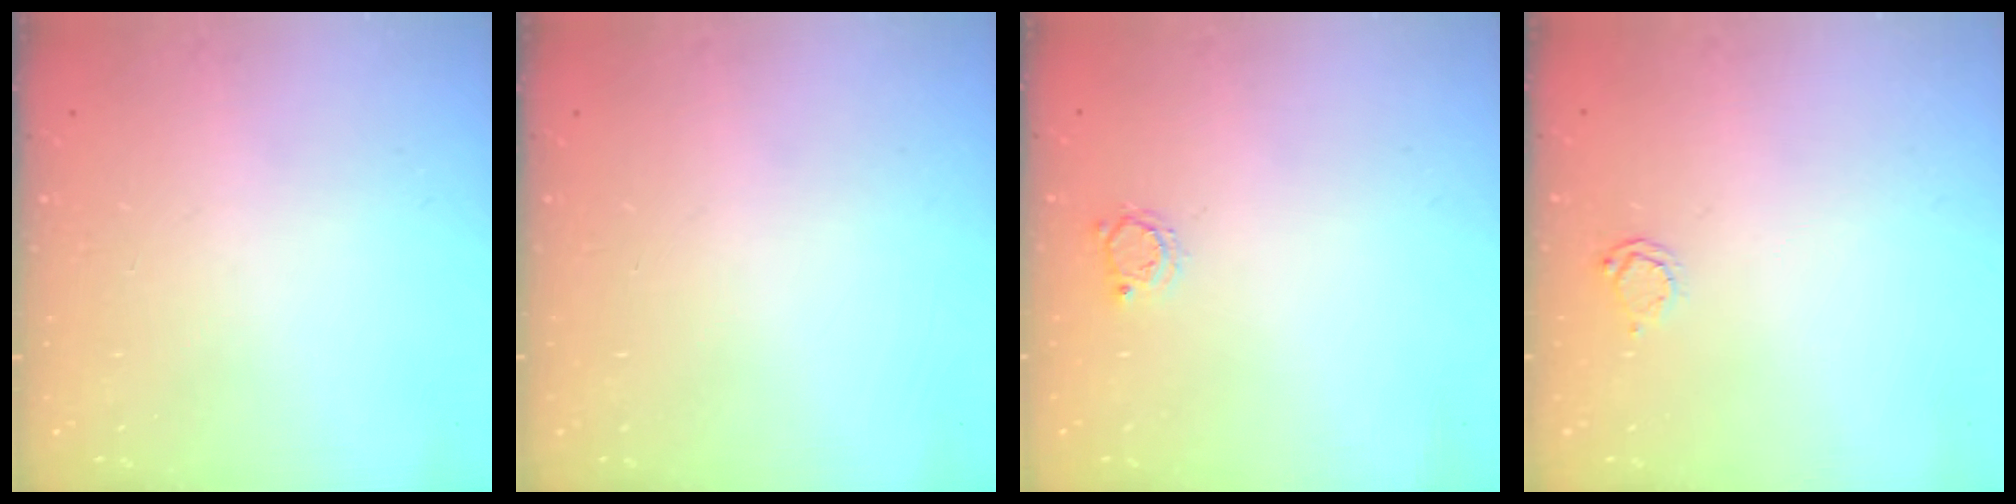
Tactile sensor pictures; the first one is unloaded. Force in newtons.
{"total": 0.0}
{"total": 2.8, "press": 2.7, "slide": 0.4}
{"total": 2.4, "press": 2.4, "slide": 0.2}